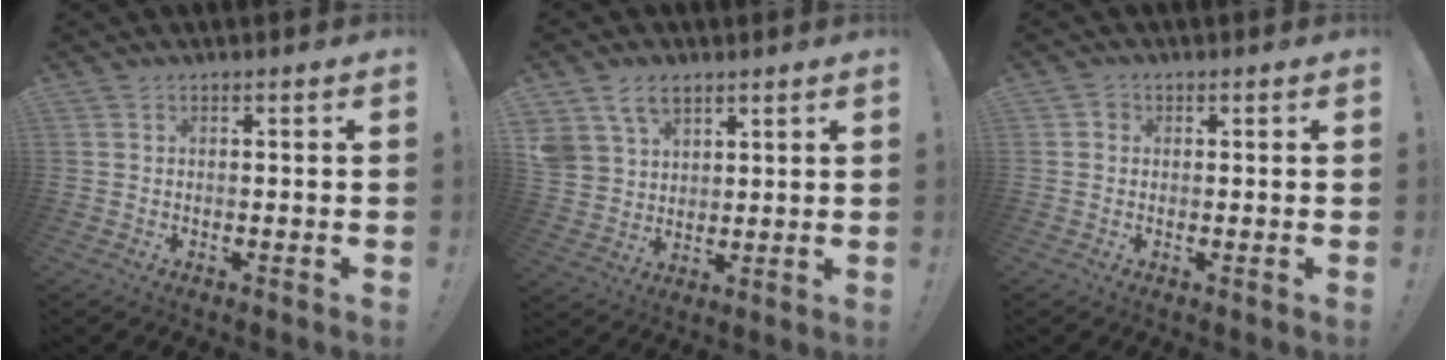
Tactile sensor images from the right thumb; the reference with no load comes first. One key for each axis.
{"total": 8.6, "fx": 5.4, "fy": 6.0, "fz": 3.0, "tx": -0.052, "ty": -0.023, "tz": 0.109}
{"total": 1.5, "fx": -0.1, "fy": 1.4, "fz": 0.5, "tx": -0.003, "ty": 0.002, "tz": -0.003}